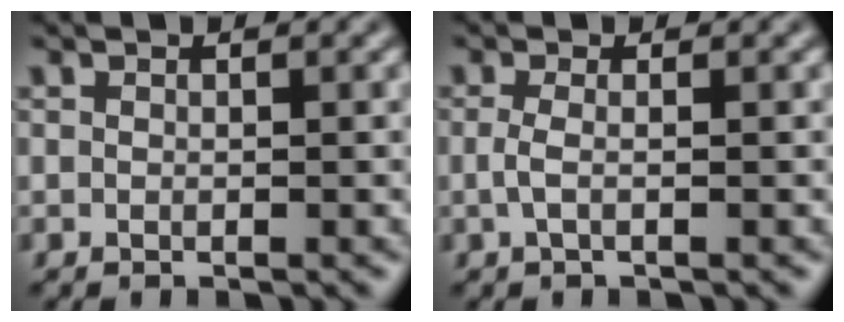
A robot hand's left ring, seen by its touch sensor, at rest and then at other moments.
{"total": 1.4, "force": [-0.2, 0.4, 1.3], "torque": [-0.031, -0.004, -0.006]}